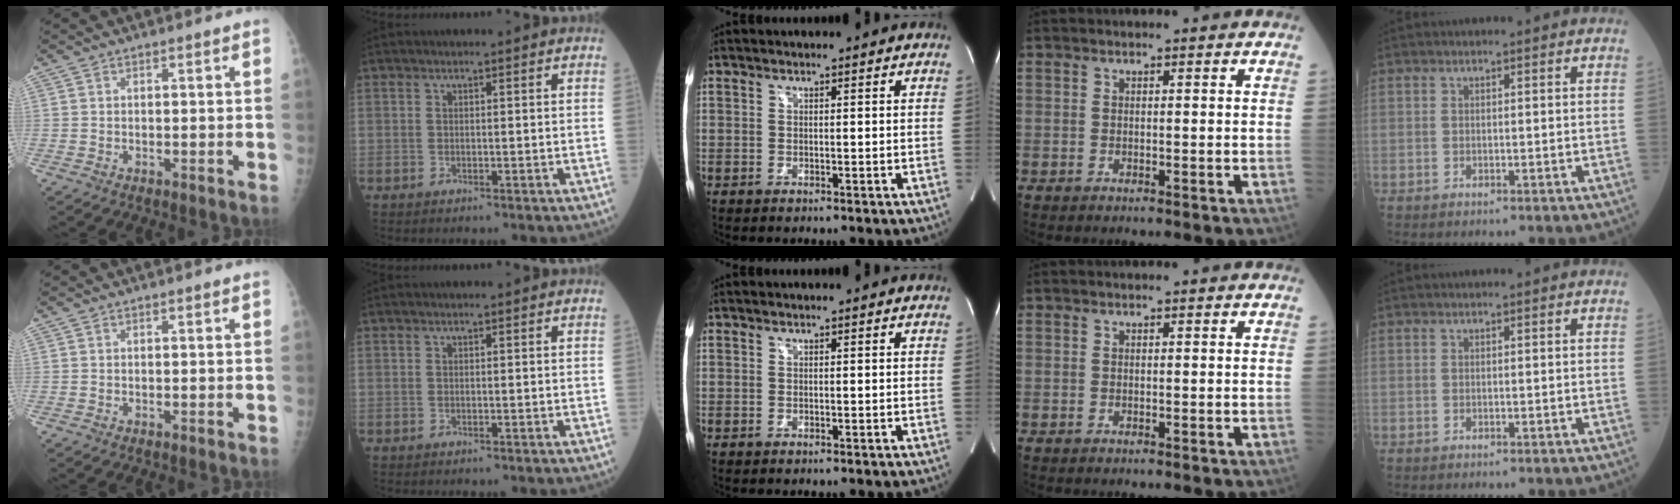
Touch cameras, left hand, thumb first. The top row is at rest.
{}